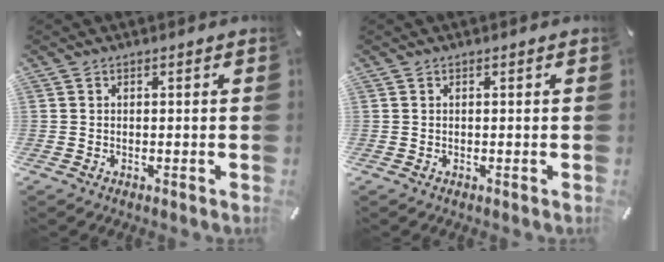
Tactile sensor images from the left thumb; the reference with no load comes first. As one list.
[{"total": 0.0}]